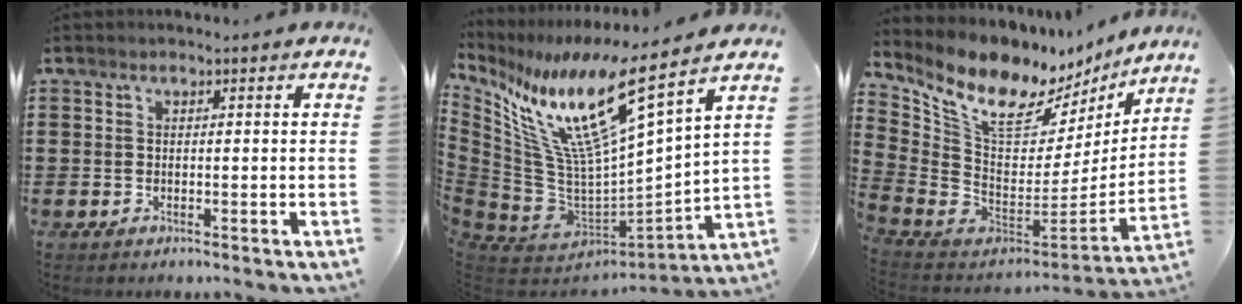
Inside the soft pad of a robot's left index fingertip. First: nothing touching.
{"total": 14.9, "force": [8.9, 2.9, 11.6], "torque": [-0.253, -0.069, 0.141]}
{"total": 12.2, "force": [8.4, 5.5, 6.8], "torque": [-0.153, -0.067, 0.146]}